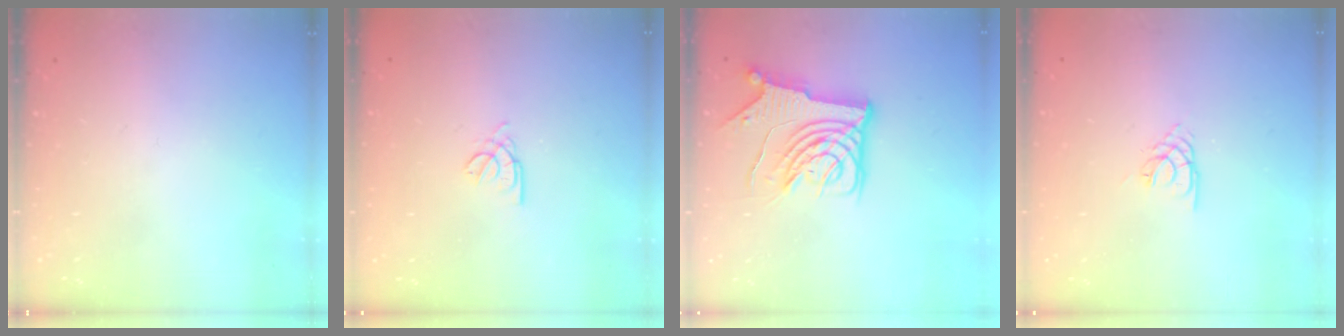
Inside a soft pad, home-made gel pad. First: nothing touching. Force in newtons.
{"total": 2.2, "press": 2.1, "slide": 0.6}
{"total": 12.6, "press": 12.6, "slide": 1.4}
{"total": 1.7, "press": 1.7, "slide": 0.4}